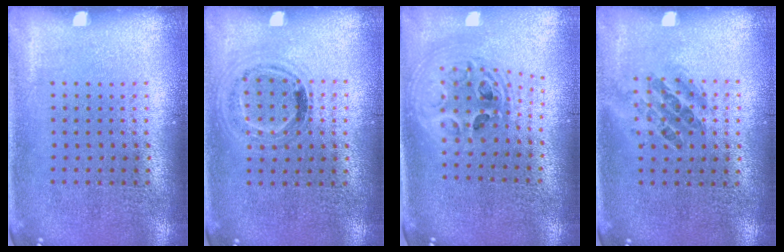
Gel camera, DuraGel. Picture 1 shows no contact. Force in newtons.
{"total": 0.9, "press": 0.9, "slide": 0.3}
{"total": 2.4, "press": 1.8, "slide": 1.5}
{"total": 1.0, "press": 0.9, "slide": 0.4}